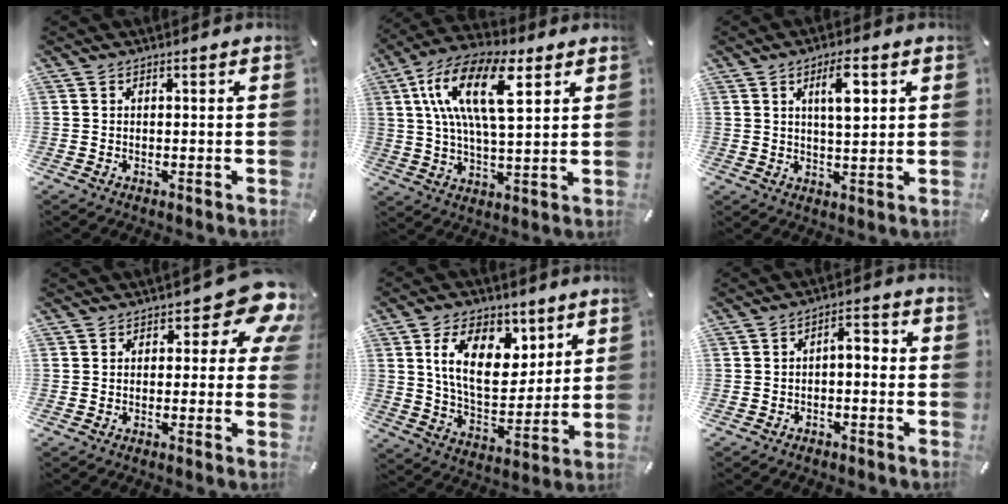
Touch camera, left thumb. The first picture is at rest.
{"total": 17.6, "force": [7.2, 7.5, 14.2], "torque": [-0.284, -0.006, 0.115]}
{"total": 7.2, "force": [2.6, 2.3, 6.3], "torque": [-0.098, -0.008, 0.035]}
{"total": 9.8, "force": [4.2, 4.9, 7.4], "torque": [-0.082, -0.028, 0.069]}
{"total": 15.8, "force": [6.9, 9.8, 10.3], "torque": [-0.166, -0.015, 0.125]}
{"total": 3.9, "force": [-1.8, 2.4, 2.5], "torque": [-0.048, 0.019, -0.040]}